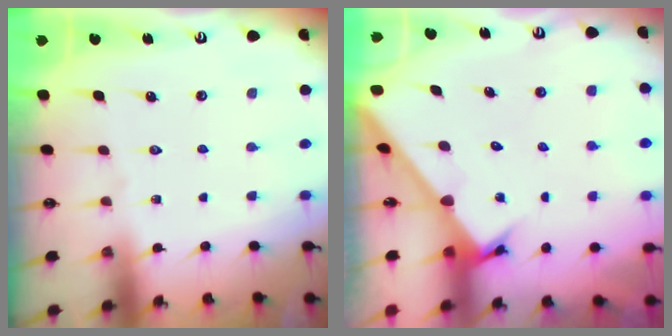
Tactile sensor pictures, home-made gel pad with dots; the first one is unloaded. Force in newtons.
{"total": 2.6, "press": 2.6, "slide": 0.2}